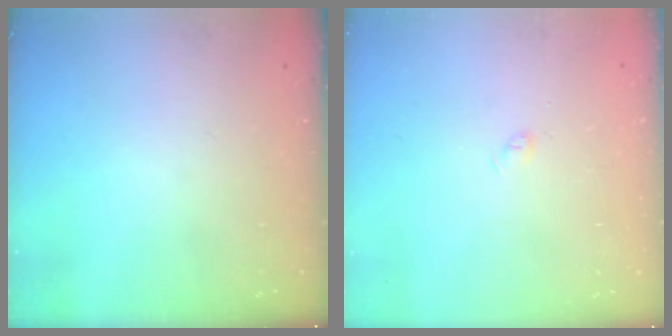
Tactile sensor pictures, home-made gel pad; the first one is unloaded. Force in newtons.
{"total": 2.4, "press": 2.3, "slide": 0.3}